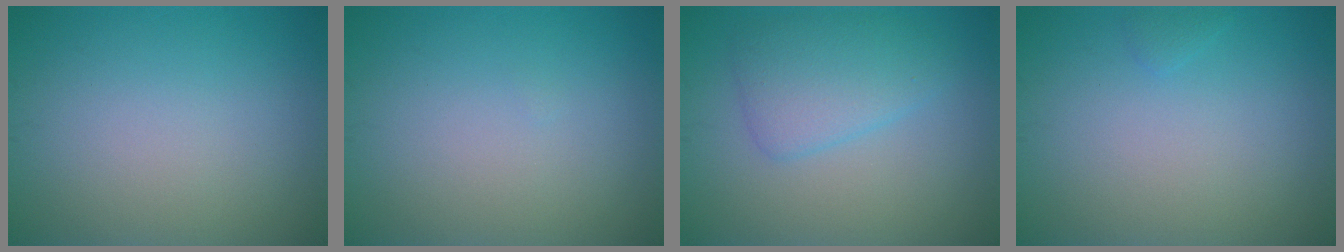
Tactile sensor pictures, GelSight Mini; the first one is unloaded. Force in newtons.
{"total": 0.0}
{"total": 3.7, "press": 3.7, "slide": 0.1}
{"total": 0.5, "press": 0.5, "slide": 0.0}